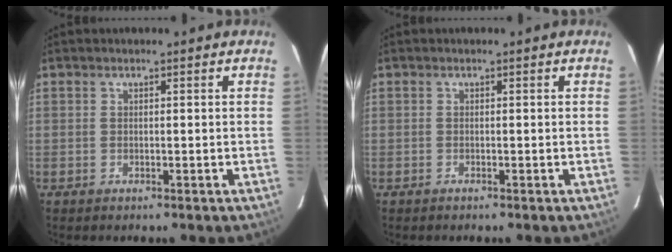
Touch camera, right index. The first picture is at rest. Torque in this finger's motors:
{"motor_torque": [-0.05, -0.12, 0.10, 0.01]}